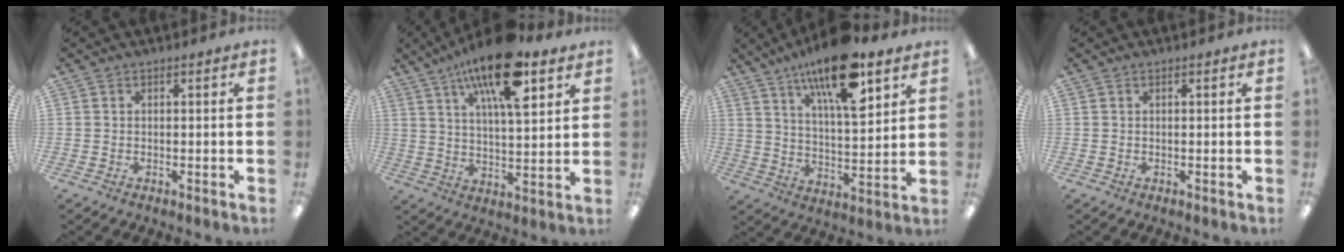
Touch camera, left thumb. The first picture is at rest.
{"total": 18.1, "force": [10.7, 6.3, 13.2], "torque": [-0.215, -0.043, 0.173]}
{"total": 19.1, "force": [12.4, 6.2, 13.1], "torque": [-0.213, -0.062, 0.200]}
{"total": 0.0}